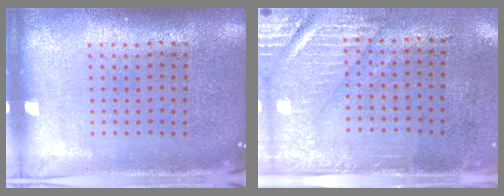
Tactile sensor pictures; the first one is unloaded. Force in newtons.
{"total": 2.9, "press": 2.4, "slide": 1.6}